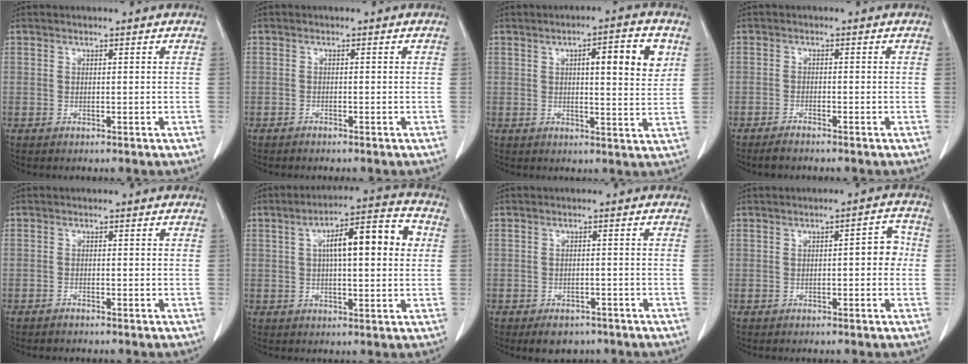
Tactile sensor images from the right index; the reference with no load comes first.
{"total": 0.6, "force": [-0.6, 0.0, 0.1], "torque": [-0.005, -0.001, -0.009]}
{"total": 8.7, "force": [3.0, 1.5, 8.0], "torque": [-0.111, 0.004, 0.038]}
{"total": 2.3, "force": [-2.1, 0.3, 1.0], "torque": [-0.020, -0.005, -0.034]}
{"total": 0.7, "force": [-0.7, 0.1, 0.1], "torque": [-0.004, 0.000, -0.010]}
{"total": 11.4, "force": [2.3, 2.7, 10.8], "torque": [-0.171, 0.031, 0.031]}
{"total": 4.4, "force": [-3.2, 2.5, 1.5], "torque": [-0.014, 0.003, -0.039]}
{"total": 3.9, "force": [-0.2, 1.4, 3.6], "torque": [-0.041, 0.019, -0.004]}